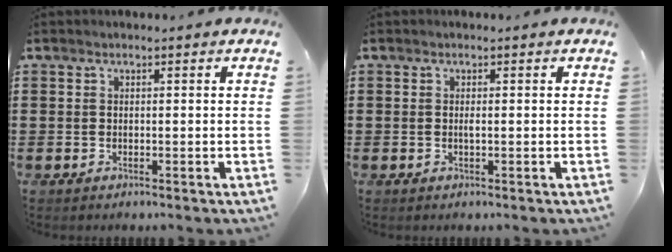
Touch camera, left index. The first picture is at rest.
{"total": 0.7, "force": [0.0, 0.1, 0.7], "torque": [-0.015, -0.005, 0.001]}